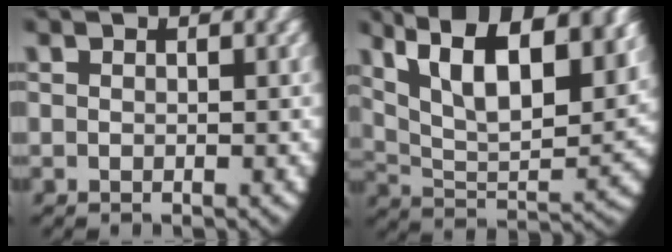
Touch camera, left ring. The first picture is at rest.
{"total": 12.6, "force": [4.6, 7.0, 9.4], "torque": [-0.179, -0.023, 0.081]}